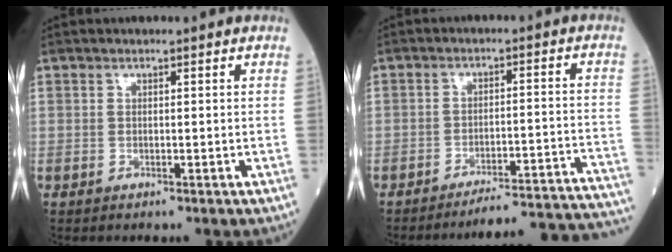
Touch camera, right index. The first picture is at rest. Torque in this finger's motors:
{"motor_torque": [-0.33, -0.46, -0.36, -0.21]}